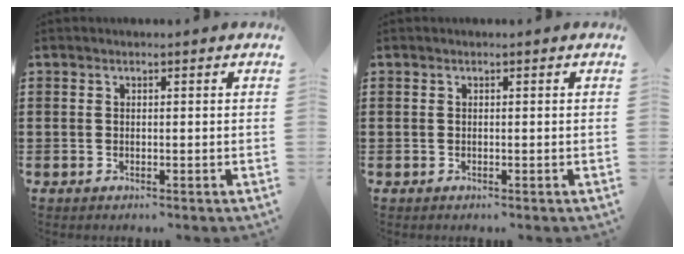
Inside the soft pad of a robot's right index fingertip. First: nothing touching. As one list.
[{"total": 0.0}]